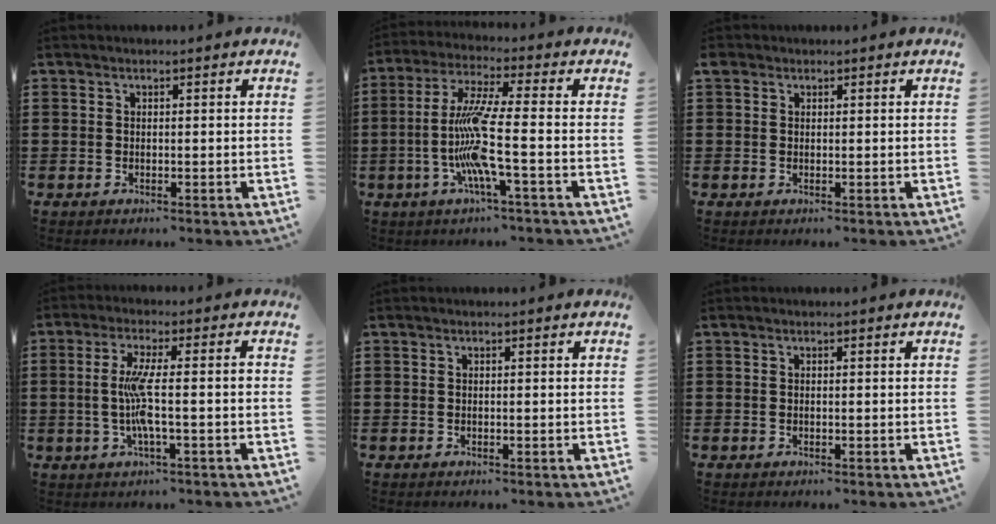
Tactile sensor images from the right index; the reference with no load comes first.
{"total": 10.7, "force": [-2.9, 0.0, 10.3], "torque": [-0.232, -0.022, -0.069]}
{"total": 1.0, "force": [0.4, 0.9, 0.3], "torque": [-0.009, 0.005, 0.008]}
{"total": 6.8, "force": [-0.7, 0.7, 6.7], "torque": [-0.142, -0.009, -0.024]}
{"total": 0.0}
{"total": 0.0}